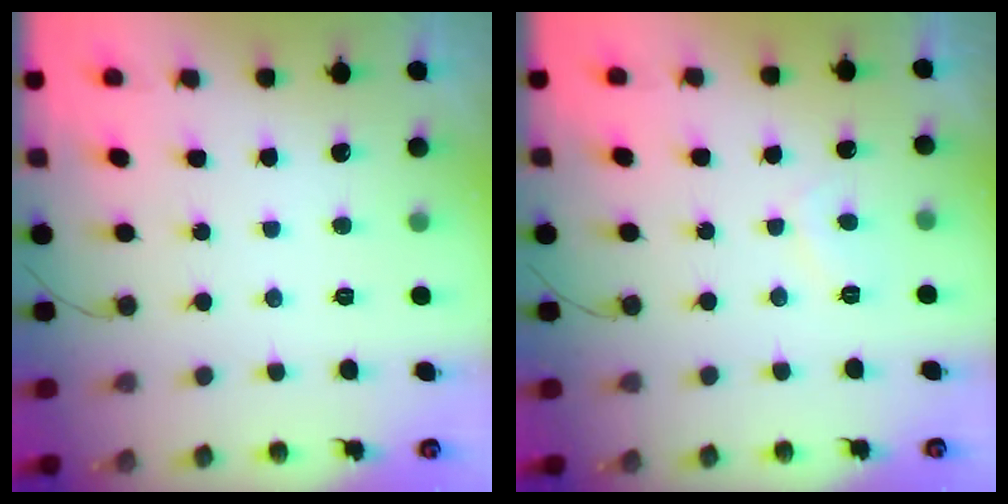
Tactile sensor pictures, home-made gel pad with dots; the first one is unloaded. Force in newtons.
{"total": 1.8, "press": 1.7, "slide": 0.7}